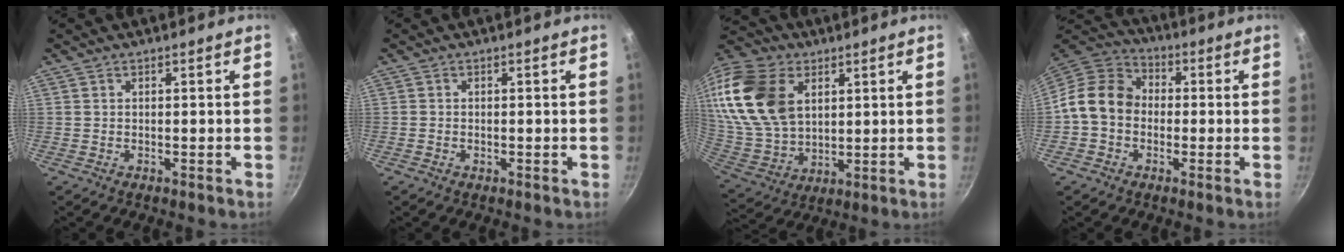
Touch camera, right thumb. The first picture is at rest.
{"total": 0.0}
{"total": 25.3, "force": [8.6, 17.1, 16.6], "torque": [-0.344, -0.004, 0.170]}
{"total": 12.0, "force": [-1.0, 9.8, 6.8], "torque": [-0.090, 0.031, -0.043]}